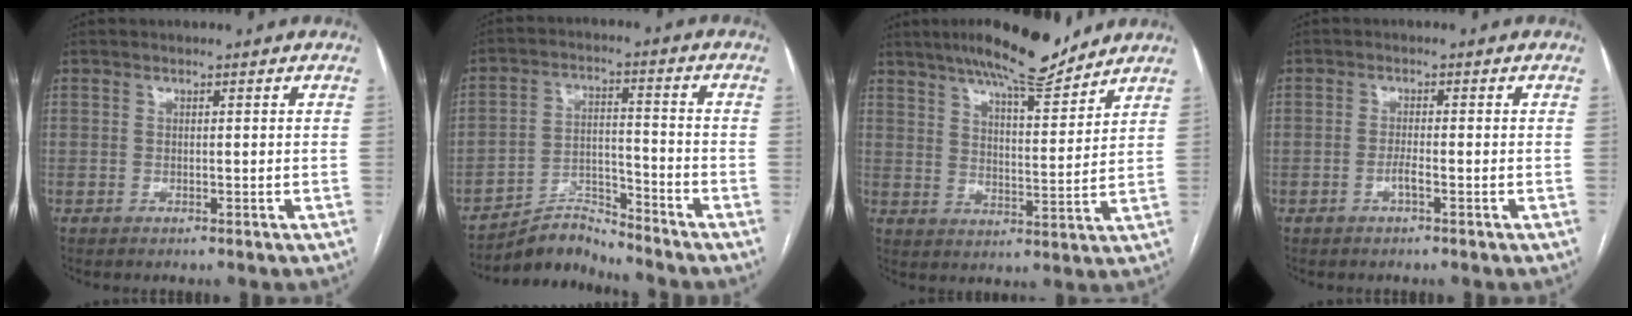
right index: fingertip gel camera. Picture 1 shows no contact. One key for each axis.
{"total": 6.3, "fx": -6.3, "fy": 0.3, "fz": -0.8, "tx": 0.016, "ty": 0.017, "tz": -0.110}
{"total": 13.3, "fx": 11.2, "fy": 1.8, "fz": 7.0, "tx": -0.113, "ty": -0.006, "tz": 0.174}
{"total": 1.6, "fx": -0.8, "fy": 0.1, "fz": 1.4, "tx": -0.025, "ty": 0.001, "tz": -0.015}